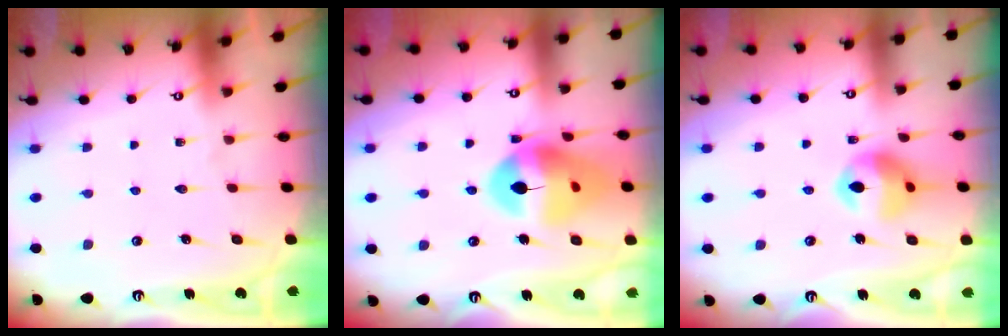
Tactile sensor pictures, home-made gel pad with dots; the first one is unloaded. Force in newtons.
{"total": 17.1, "press": 17.0, "slide": 1.9}
{"total": 12.0, "press": 12.0, "slide": 1.2}